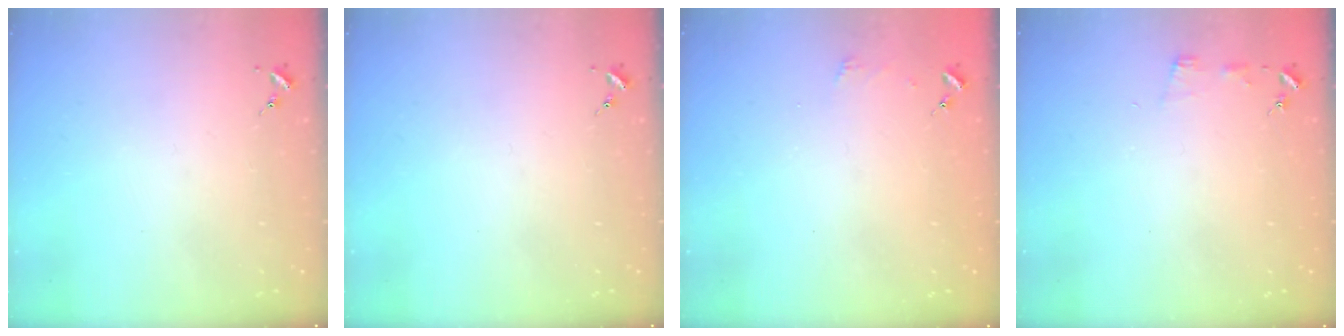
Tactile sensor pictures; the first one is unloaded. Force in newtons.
{"total": 0.0}
{"total": 2.4, "press": 2.4, "slide": 0.2}
{"total": 4.2, "press": 4.2, "slide": 0.5}